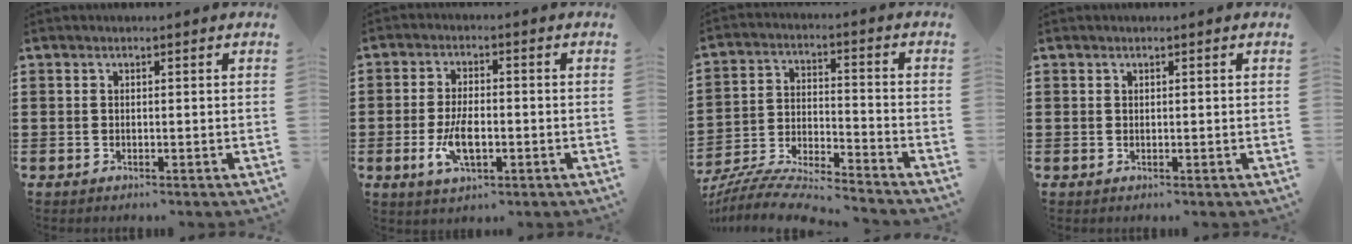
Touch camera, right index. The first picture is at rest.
{"total": 6.1, "force": [-1.6, 2.7, 5.2], "torque": [-0.115, -0.003, -0.032]}
{"total": 7.4, "force": [-7.1, 0.3, 1.9], "torque": [-0.048, -0.004, -0.144]}
{"total": 0.0}